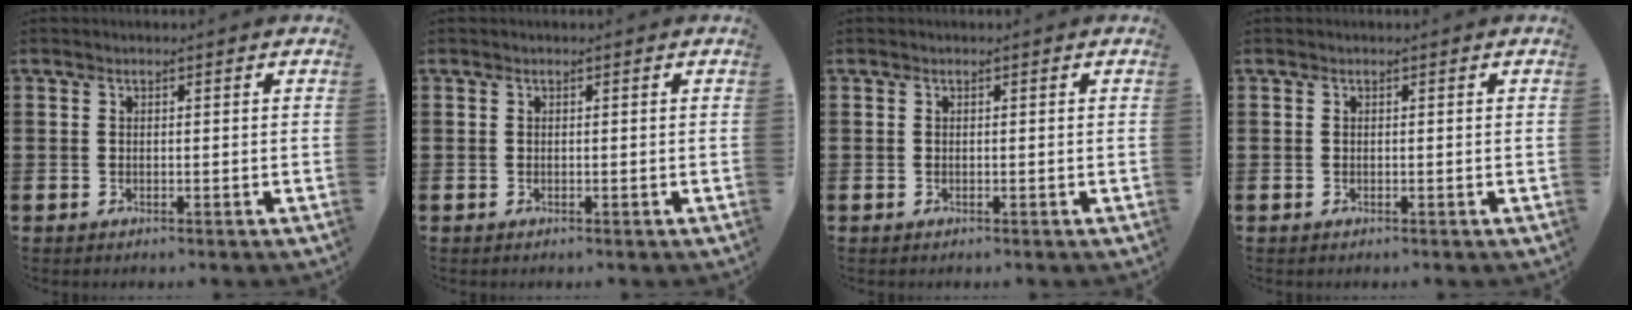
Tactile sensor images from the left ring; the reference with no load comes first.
{"total": 0.0}
{"total": 0.0}
{"total": 0.0}